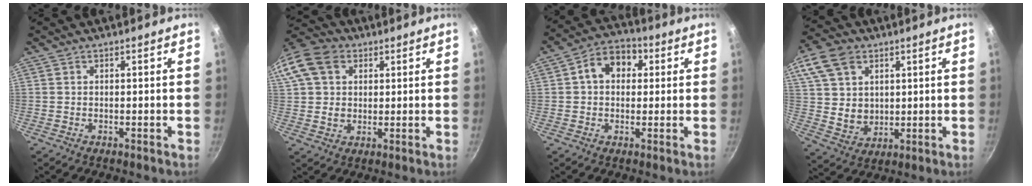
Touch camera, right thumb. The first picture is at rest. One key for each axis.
{"total": 14.8, "fx": 4.7, "fy": 11.6, "fz": 8.0, "tx": -0.160, "ty": 0.020, "tz": 0.076}
{"total": 8.9, "fx": 1.9, "fy": 6.8, "fz": 5.4, "tx": -0.051, "ty": 0.019, "tz": 0.015}
{"total": 15.2, "fx": 5.7, "fy": 11.8, "fz": 7.7, "tx": -0.146, "ty": -0.005, "tz": 0.117}